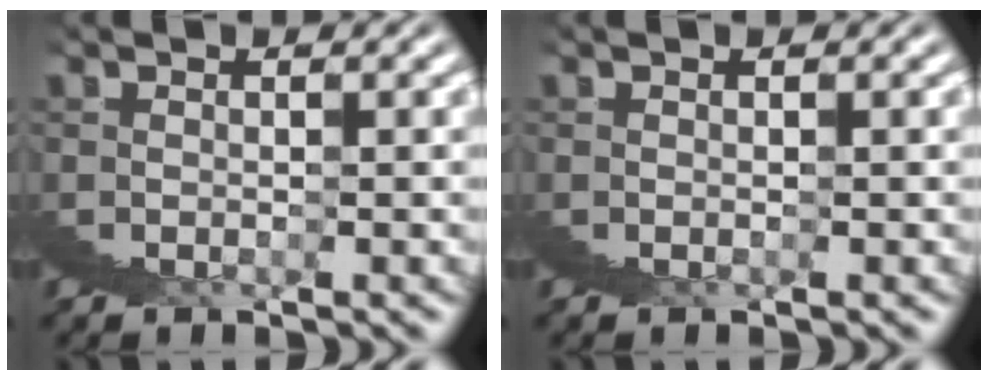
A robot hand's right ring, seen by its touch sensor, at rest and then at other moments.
{"total": 0.0}